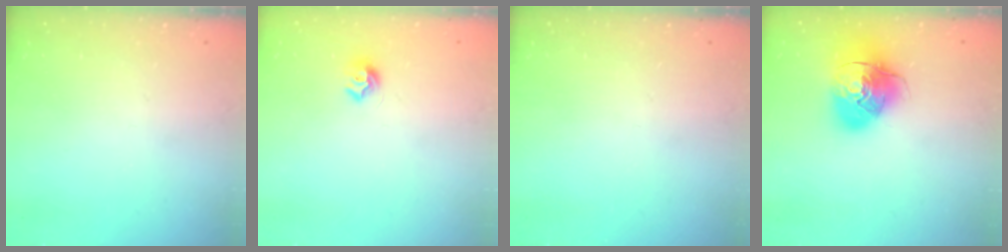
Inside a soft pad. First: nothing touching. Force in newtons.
{"total": 6.7, "press": 6.6, "slide": 0.6}
{"total": 0.0}
{"total": 15.6, "press": 15.4, "slide": 2.2}